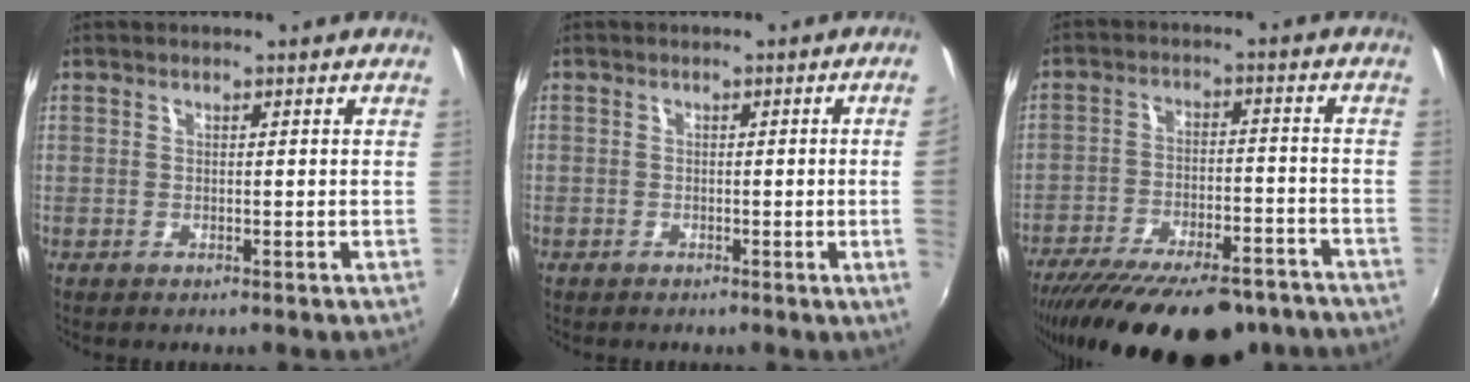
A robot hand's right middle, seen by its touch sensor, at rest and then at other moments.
{"total": 3.0, "force": [-0.2, -1.4, 2.6], "torque": [-0.045, -0.010, 0.003]}
{"total": 24.3, "force": [-19.4, 8.2, 12.1], "torque": [-0.226, -0.034, -0.272]}